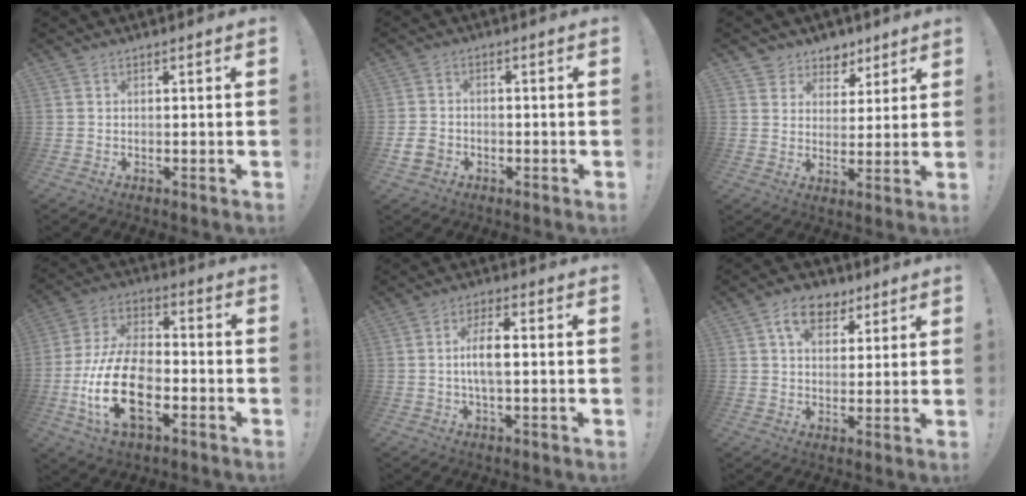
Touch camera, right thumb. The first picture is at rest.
{"total": 5.0, "force": [-2.1, 4.0, 2.2], "torque": [-0.045, 0.007, -0.039]}
{"total": 7.0, "force": [4.5, 5.4, 0.5], "torque": [-0.004, -0.037, 0.090]}
{"total": 20.6, "force": [-6.6, 12.1, 15.3], "torque": [-0.296, 0.031, -0.107]}
{"total": 7.6, "force": [-0.2, 2.5, 7.2], "torque": [-0.133, 0.003, -0.008]}
{"total": 10.2, "force": [5.1, 7.1, 5.2], "torque": [-0.076, -0.011, 0.095]}